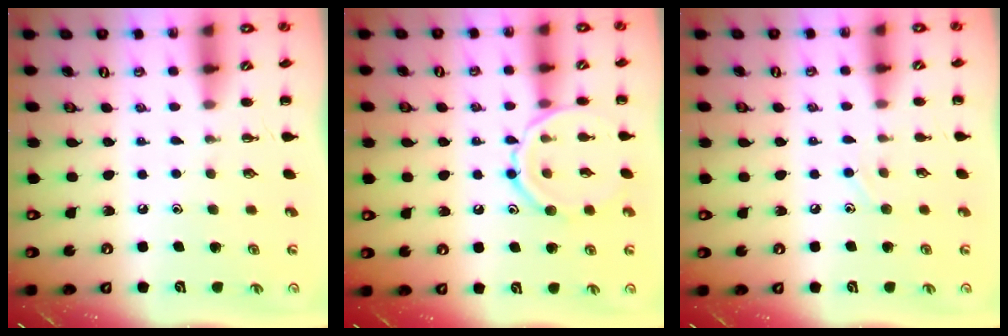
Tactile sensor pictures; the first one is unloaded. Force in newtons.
{"total": 12.1, "press": 12.1, "slide": 0.3}
{"total": 6.1, "press": 5.7, "slide": 2.1}